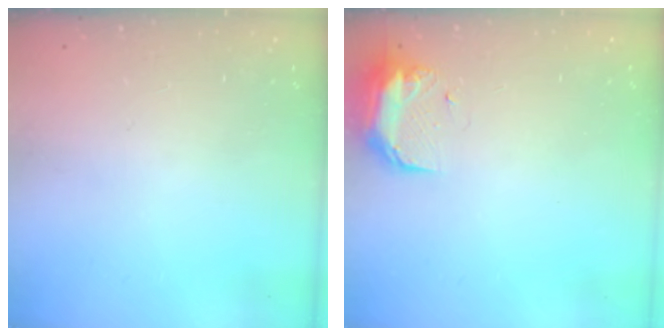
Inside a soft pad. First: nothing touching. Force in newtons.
{"total": 9.3, "press": 9.1, "slide": 1.9}